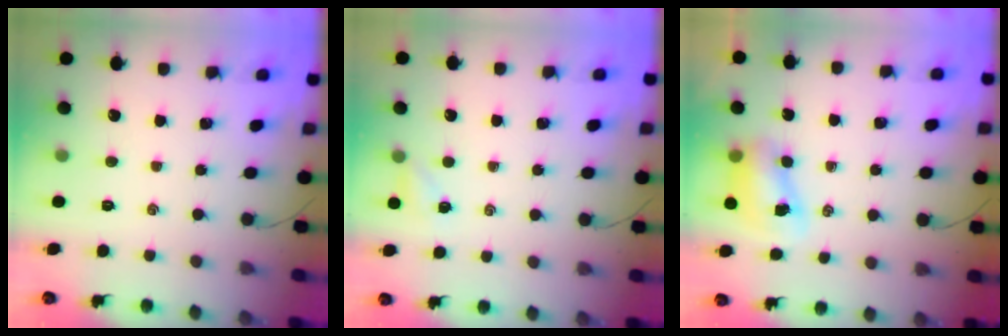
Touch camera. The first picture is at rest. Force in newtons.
{"total": 2.4, "press": 2.3, "slide": 0.9}
{"total": 7.8, "press": 7.8, "slide": 1.0}